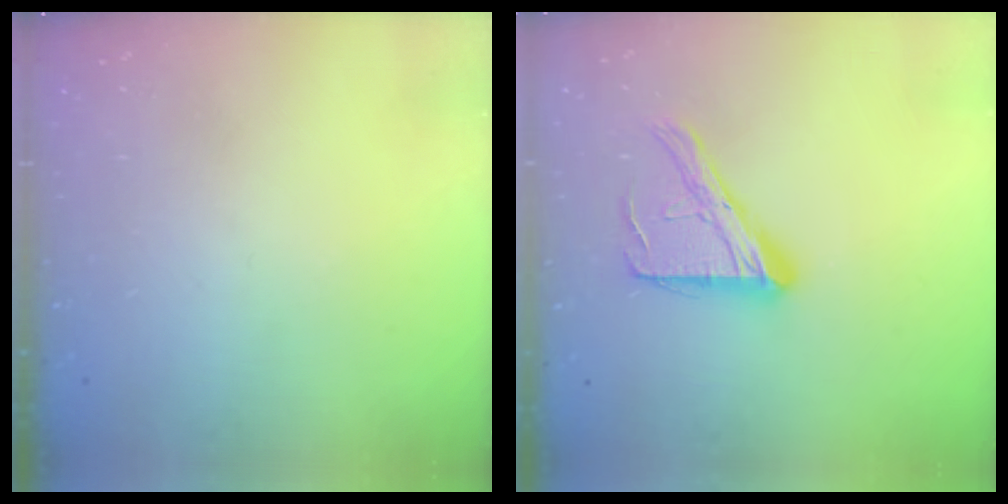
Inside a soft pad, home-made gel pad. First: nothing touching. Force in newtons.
{"total": 14.7, "press": 14.7, "slide": 1.1}